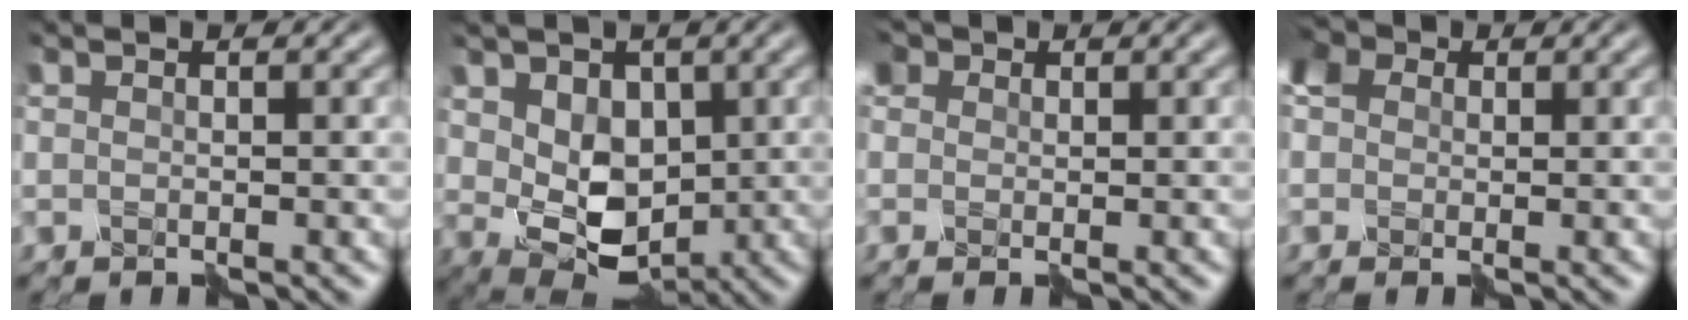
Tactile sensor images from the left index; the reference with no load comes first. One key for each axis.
{"total": 4.5, "fx": 0.0, "fy": 3.3, "fz": 3.1, "tx": -0.069, "ty": -0.016, "tz": 0.006}
{"total": 3.8, "fx": 1.5, "fy": 2.6, "fz": 2.3, "tx": -0.061, "ty": 0.012, "tz": 0.015}
{"total": 4.3, "fx": 1.0, "fy": 3.2, "fz": 2.8, "tx": -0.064, "ty": 0.011, "tz": 0.014}